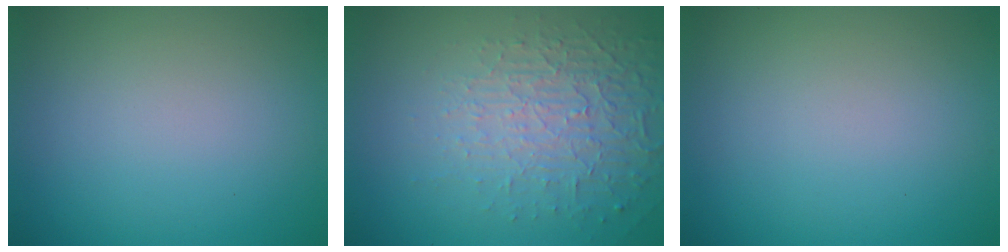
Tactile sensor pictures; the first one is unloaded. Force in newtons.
{"total": 5.5, "press": 3.2, "slide": 4.5}
{"total": 0.0}